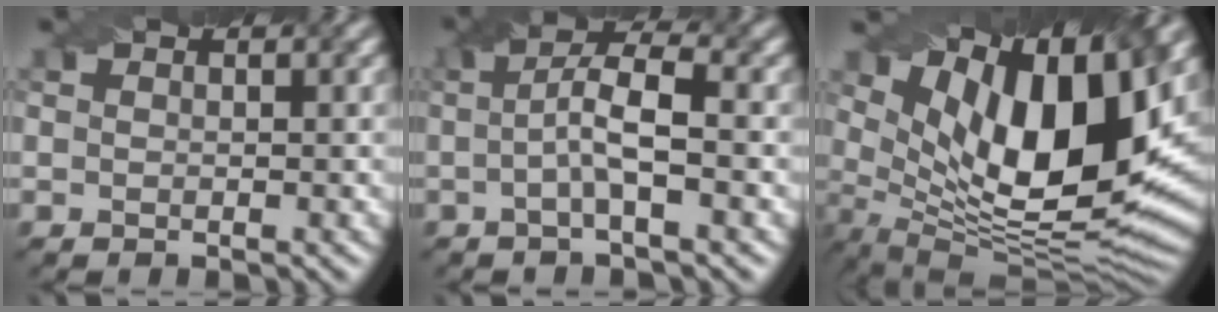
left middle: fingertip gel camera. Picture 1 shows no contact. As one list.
[{"total": 4.1, "force": [-0.3, 0.7, 4.0], "torque": [-0.079, 0.011, -0.010]}, {"total": 15.0, "force": [5.9, 6.0, 12.5], "torque": [-0.213, -0.005, 0.108]}]